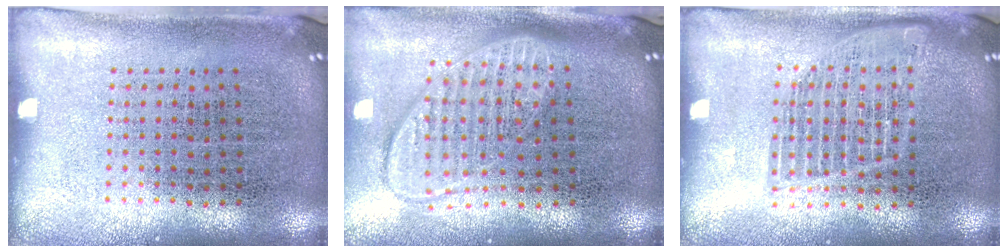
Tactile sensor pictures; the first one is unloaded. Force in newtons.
{"total": 1.9, "press": 1.5, "slide": 1.1}
{"total": 1.4, "press": 1.2, "slide": 0.6}